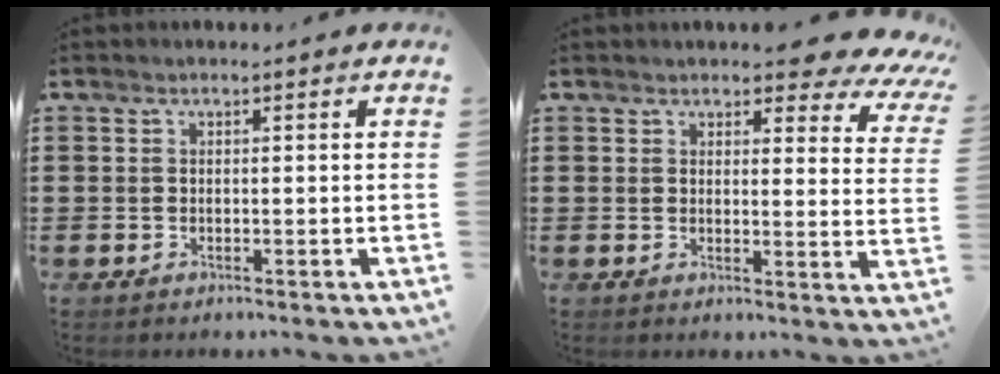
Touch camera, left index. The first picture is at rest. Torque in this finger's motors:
{"motor_torque": [2.14, 0.00, 0.22, 0.07]}